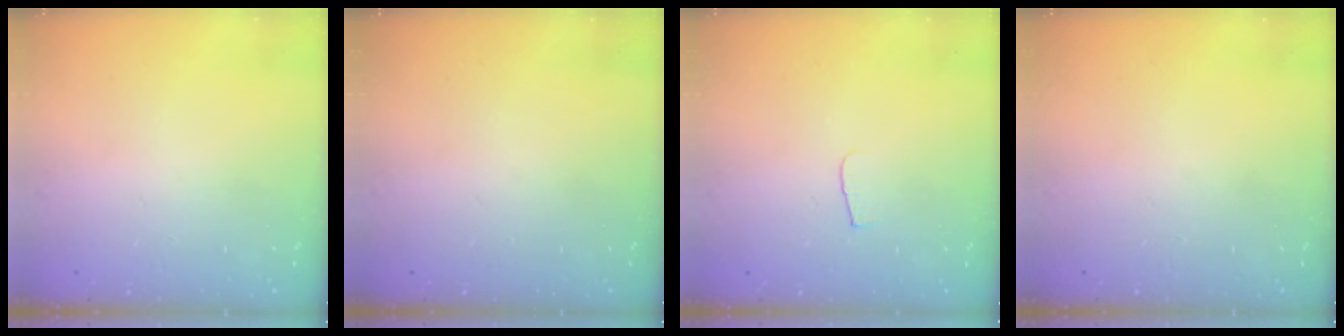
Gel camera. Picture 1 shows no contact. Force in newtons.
{"total": 0.0}
{"total": 3.8, "press": 3.8, "slide": 0.4}
{"total": 0.0}